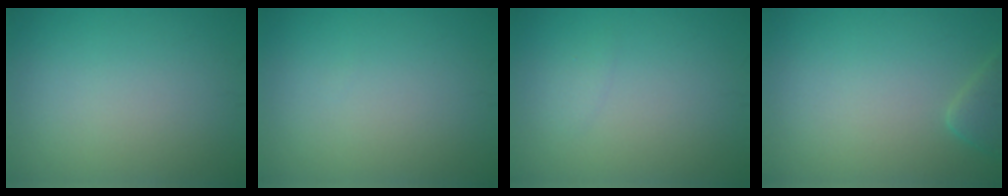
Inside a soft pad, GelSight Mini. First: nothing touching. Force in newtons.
{"total": 0.0}
{"total": 0.6, "press": 0.6, "slide": 0.0}
{"total": 1.8, "press": 1.8, "slide": 0.2}